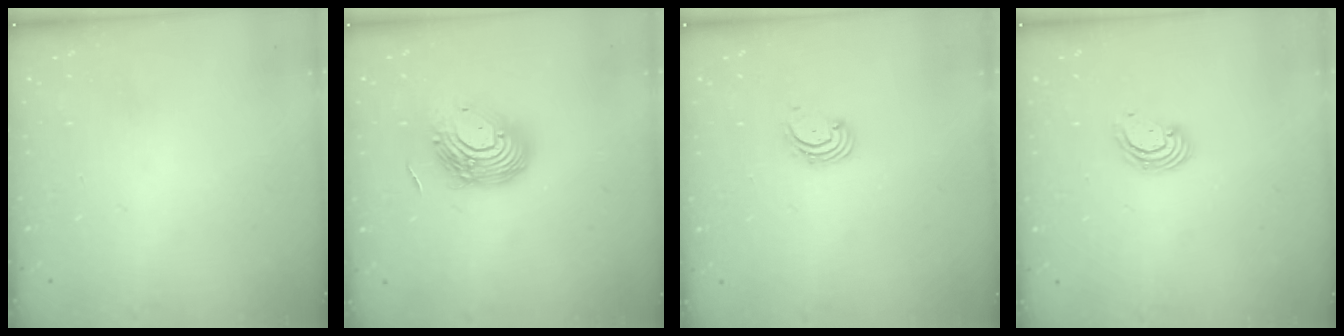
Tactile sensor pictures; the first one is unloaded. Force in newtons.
{"total": 15.2, "press": 15.1, "slide": 1.4}
{"total": 1.9, "press": 1.8, "slide": 0.2}
{"total": 3.1, "press": 3.1, "slide": 0.1}